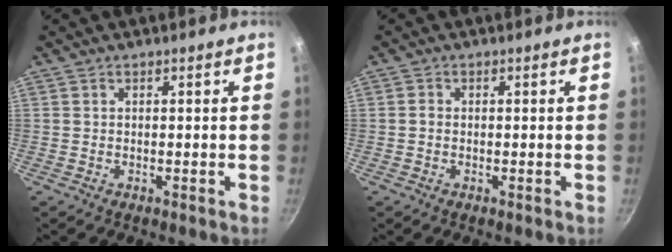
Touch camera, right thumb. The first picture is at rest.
{"total": 1.0, "force": [-0.2, 0.8, 0.5], "torque": [-0.009, 0.004, -0.005]}